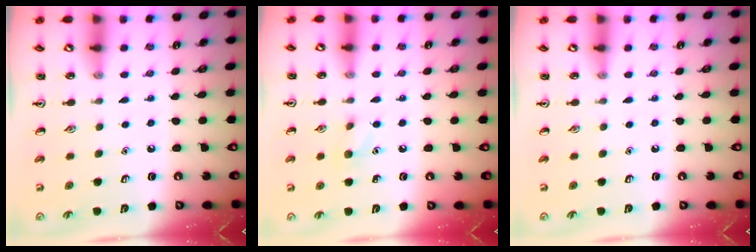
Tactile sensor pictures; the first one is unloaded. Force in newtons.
{"total": 6.6, "press": 6.4, "slide": 1.8}
{"total": 0.0}